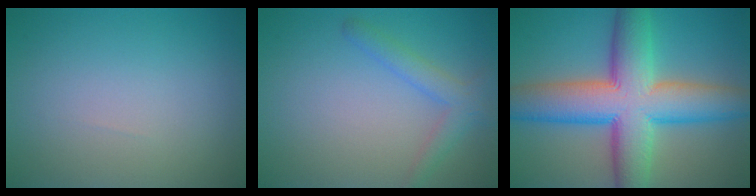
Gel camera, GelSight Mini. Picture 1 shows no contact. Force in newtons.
{"total": 2.5, "press": 2.5, "slide": 0.2}
{"total": 11.8, "press": 11.8, "slide": 0.3}